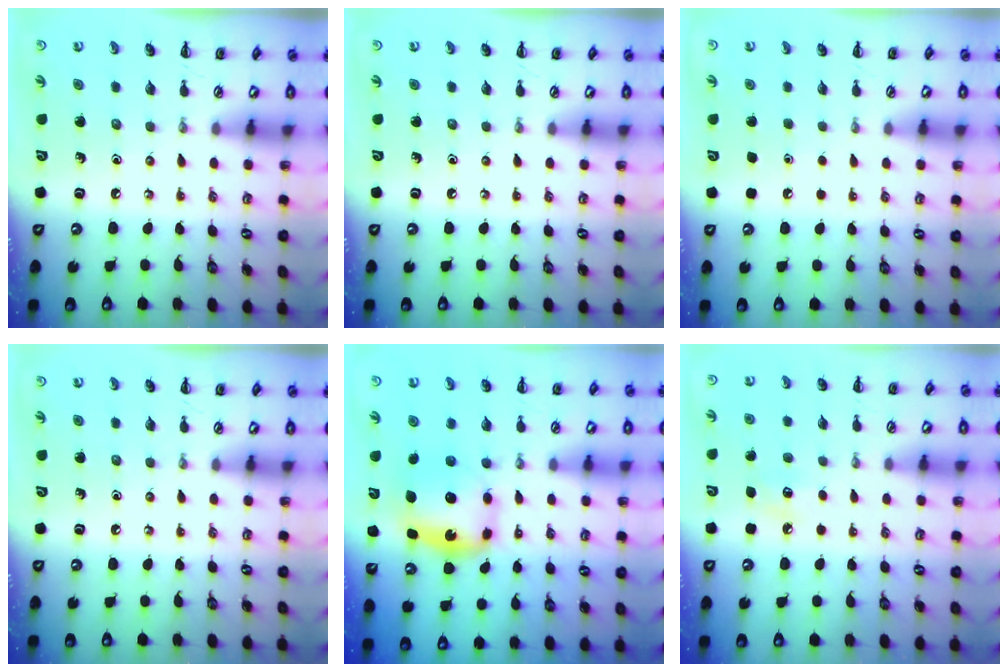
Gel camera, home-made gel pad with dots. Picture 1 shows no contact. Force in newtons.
{"total": 0.0}
{"total": 1.8, "press": 1.8, "slide": 0.1}
{"total": 0.0}
{"total": 5.7, "press": 5.7, "slide": 1.0}
{"total": 6.1, "press": 6.0, "slide": 1.5}